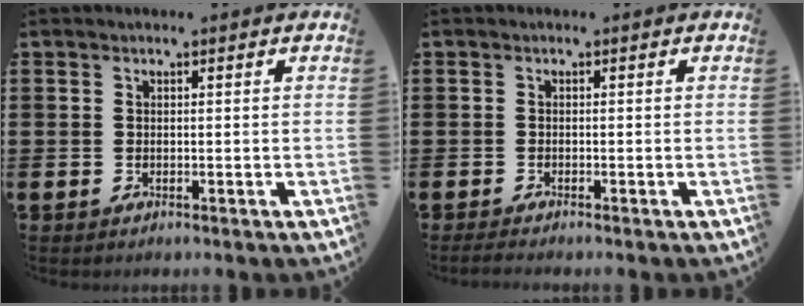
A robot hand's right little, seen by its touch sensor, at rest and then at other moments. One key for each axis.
{"total": 0.8, "fx": -0.6, "fy": 0.0, "fz": 0.5, "tx": -0.009, "ty": -0.001, "tz": -0.011}